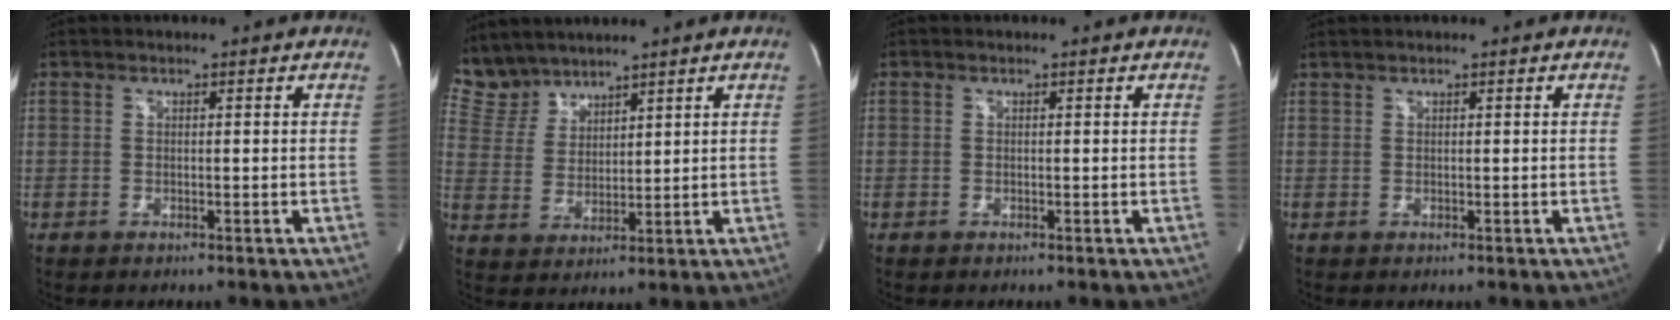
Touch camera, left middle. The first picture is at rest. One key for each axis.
{"total": 6.2, "fx": 5.9, "fy": 1.8, "fz": 0.0, "tx": -0.014, "ty": 0.013, "tz": 0.138}
{"total": 0.0}
{"total": 0.8, "fx": 0.8, "fy": -0.1, "fz": 0.3, "tx": -0.011, "ty": 0.012, "tz": 0.022}